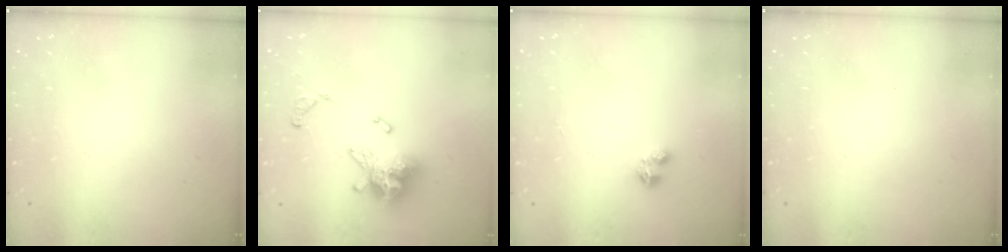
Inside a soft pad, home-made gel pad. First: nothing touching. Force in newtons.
{"total": 13.8, "press": 13.8, "slide": 1.0}
{"total": 2.7, "press": 2.7, "slide": 0.4}
{"total": 0.0}